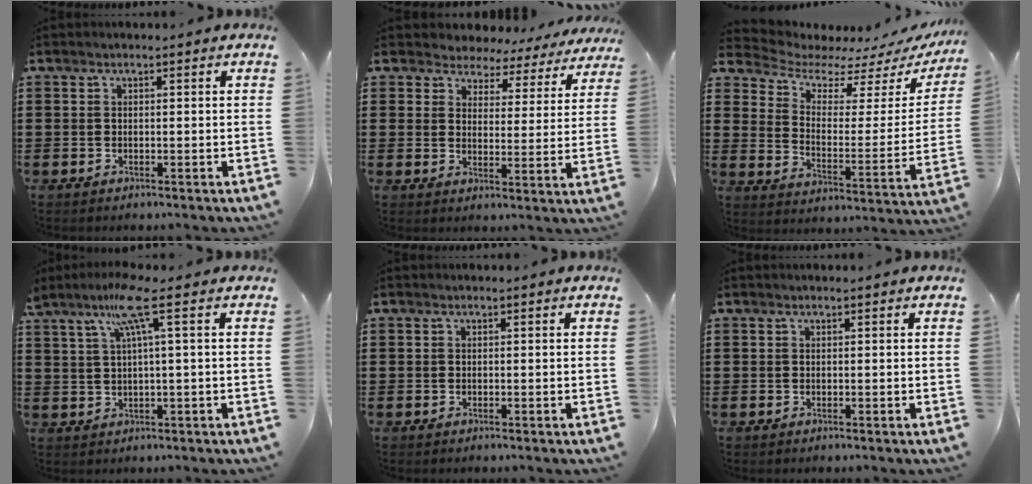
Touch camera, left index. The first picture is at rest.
{"total": 4.0, "force": [3.8, 1.2, 0.0], "torque": [-0.025, -0.025, 0.061]}
{"total": 5.4, "force": [4.8, 2.1, 1.5], "torque": [-0.053, -0.039, 0.079]}
{"total": 6.8, "force": [3.1, -0.1, 6.0], "torque": [-0.126, 0.004, 0.050]}
{"total": 0.0}
{"total": 0.0}